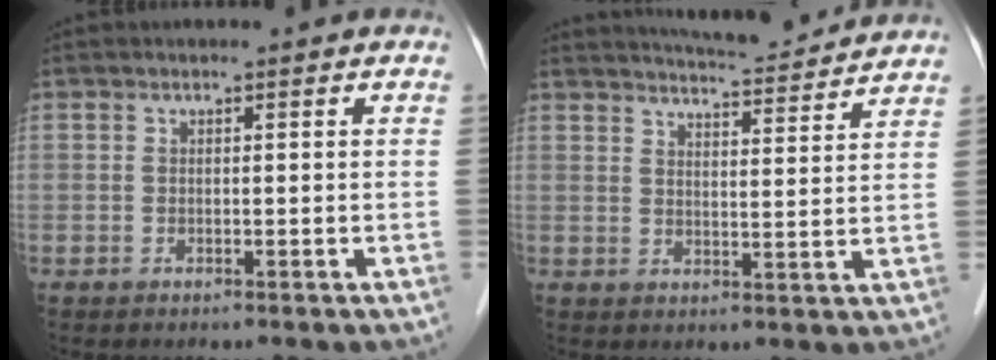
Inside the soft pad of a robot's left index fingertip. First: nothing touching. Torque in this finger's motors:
{"motor_torque": [0.25, -0.45, 0.09, 0.04]}